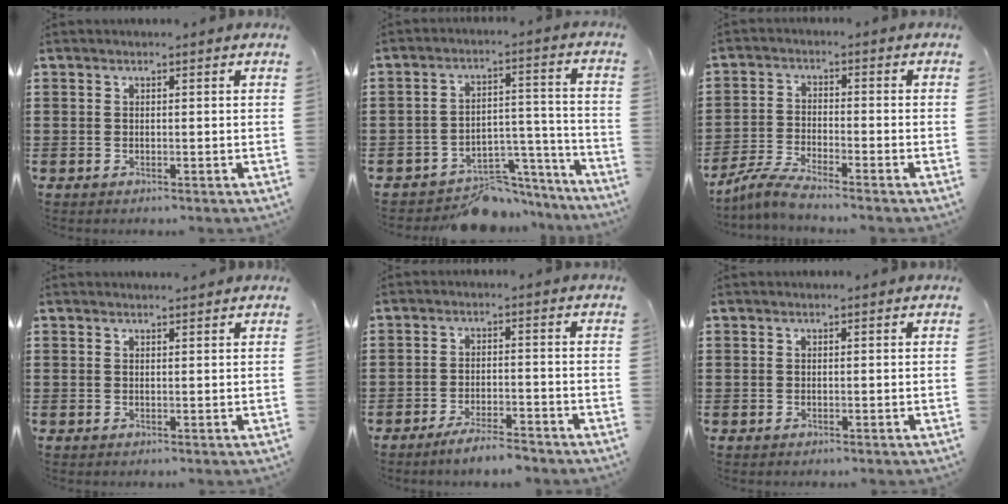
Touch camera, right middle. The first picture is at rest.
{"total": 7.5, "force": [-6.9, 2.5, 1.6], "torque": [-0.017, 0.032, -0.128]}
{"total": 4.5, "force": [-4.1, -0.1, 1.8], "torque": [-0.053, -0.012, -0.084]}
{"total": 0.7, "force": [0.7, 0.1, 0.0], "torque": [-0.002, 0.001, 0.014]}
{"total": 4.2, "force": [-3.9, 0.0, 1.7], "torque": [-0.035, -0.004, -0.075]}
{"total": 0.0}